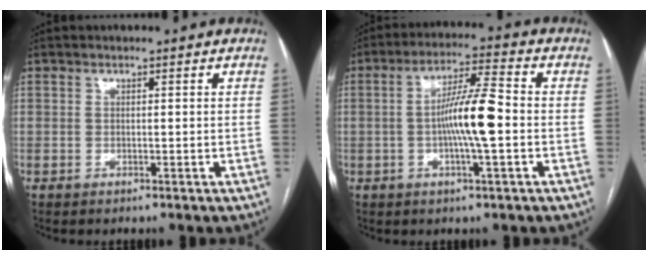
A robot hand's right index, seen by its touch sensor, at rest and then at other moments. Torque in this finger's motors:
{"motor_torque": [0.80, 0.29, 0.23, 0.09]}